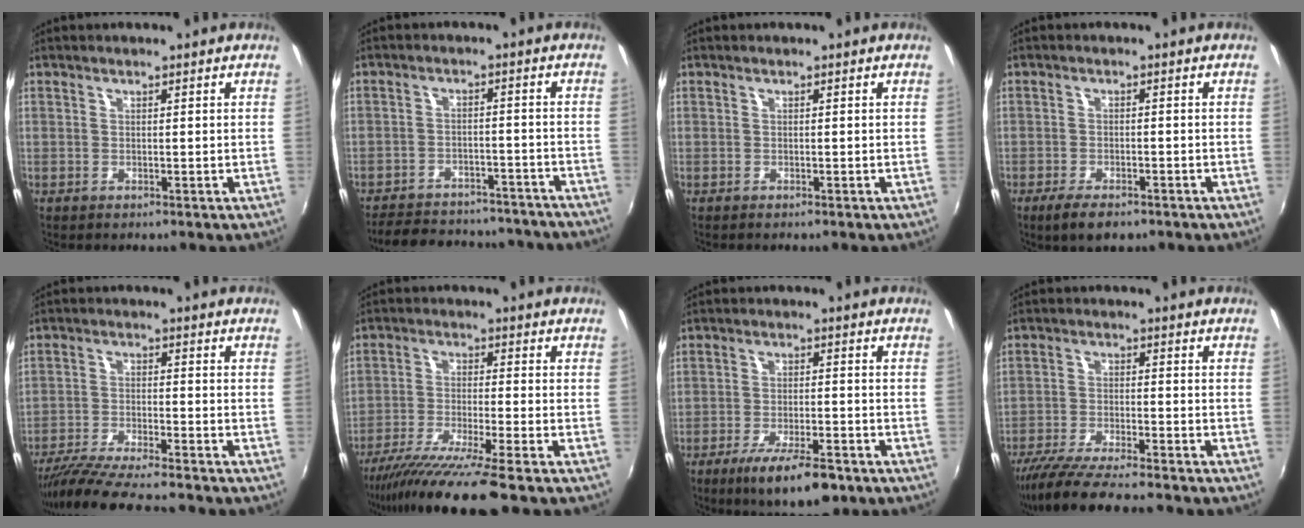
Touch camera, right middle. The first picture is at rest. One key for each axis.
{"total": 22.9, "fx": -20.0, "fy": 7.6, "fz": 8.0, "tx": -0.167, "ty": 0.020, "tz": -0.245}
{"total": 0.0}
{"total": 5.7, "fx": -4.0, "fy": 2.0, "fz": 3.5, "tx": -0.083, "ty": -0.017, "tz": -0.068}
{"total": 13.4, "fx": -11.9, "fy": 0.6, "fz": 6.2, "tx": -0.131, "ty": -0.029, "tz": -0.203}
{"total": 12.9, "fx": -10.5, "fy": -1.2, "fz": 7.3, "tx": -0.150, "ty": -0.043, "tz": -0.182}
{"total": 10.5, "fx": -7.0, "fy": 2.8, "fz": 7.4, "tx": -0.146, "ty": -0.025, "tz": -0.113}
{"total": 12.8, "fx": -11.3, "fy": 0.7, "fz": 5.9, "tx": -0.127, "ty": -0.032, "tz": -0.192}